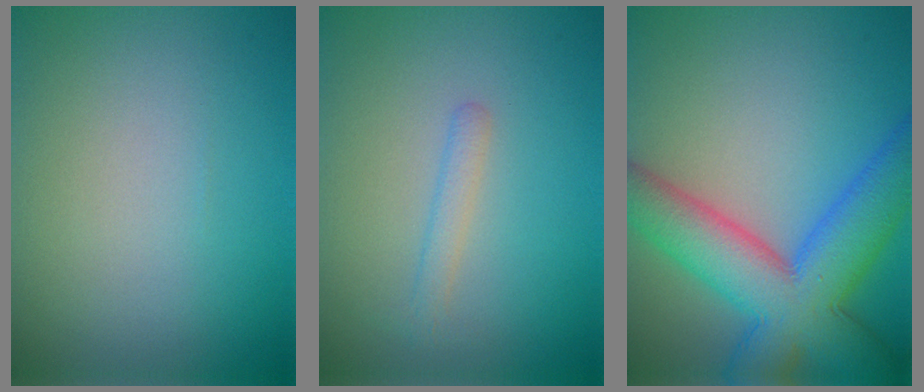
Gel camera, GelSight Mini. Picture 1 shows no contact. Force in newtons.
{"total": 1.4, "press": 1.4, "slide": 0.1}
{"total": 10.6, "press": 10.6, "slide": 0.4}